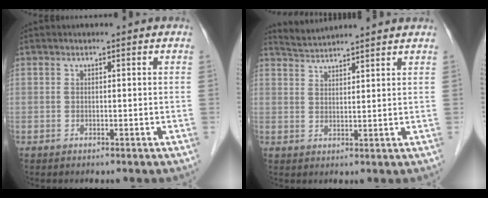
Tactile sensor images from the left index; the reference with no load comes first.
{"total": 6.0, "force": [5.9, -0.1, 1.1], "torque": [-0.026, 0.029, 0.093]}